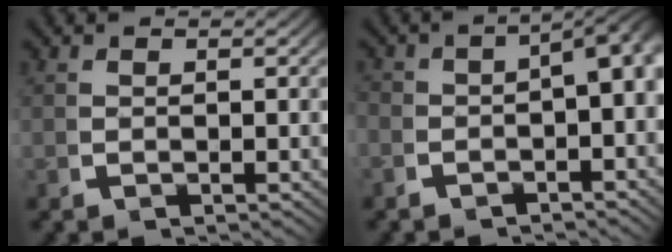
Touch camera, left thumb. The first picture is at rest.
{"total": 4.7, "force": [-0.9, 2.6, 3.8], "torque": [-0.042, -0.002, -0.018]}